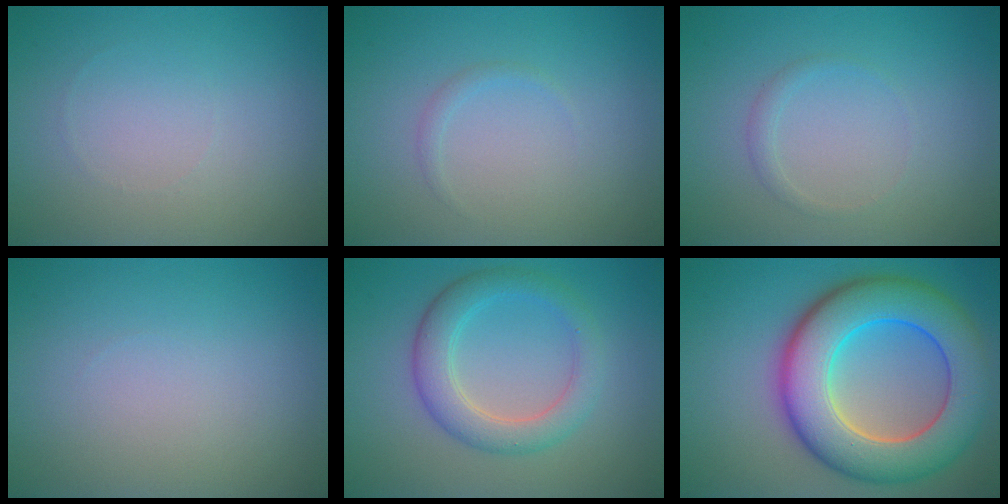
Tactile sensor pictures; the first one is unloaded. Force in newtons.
{"total": 0.7, "press": 0.7, "slide": 0.0}
{"total": 0.9, "press": 0.9, "slide": 0.2}
{"total": 0.0}
{"total": 4.2, "press": 4.2, "slide": 0.1}
{"total": 11.3, "press": 11.3, "slide": 0.3}